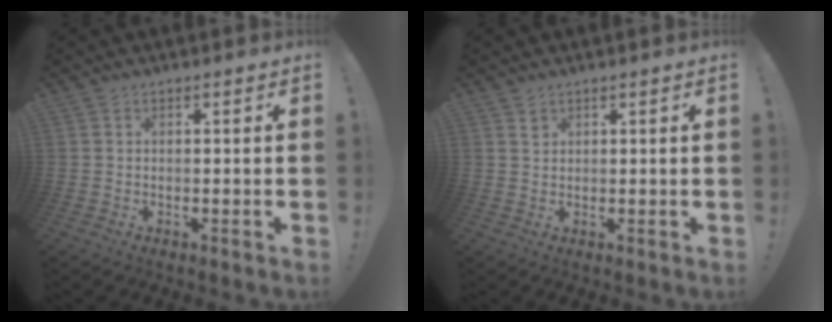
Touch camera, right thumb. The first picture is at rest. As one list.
[{"total": 1.1, "force": [0.8, 0.6, 0.3], "torque": [0.007, -0.007, 0.014]}]